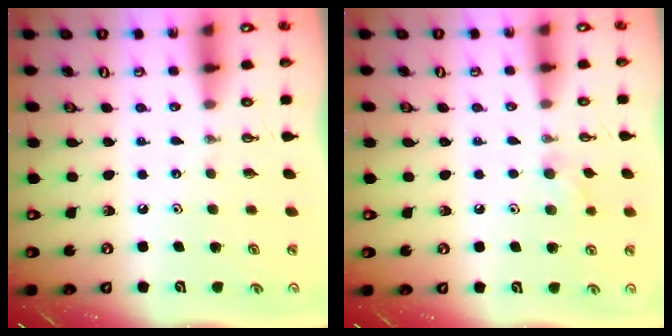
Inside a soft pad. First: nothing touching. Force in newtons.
{"total": 6.9, "press": 6.7, "slide": 1.3}